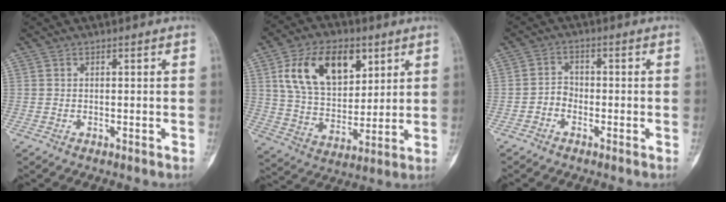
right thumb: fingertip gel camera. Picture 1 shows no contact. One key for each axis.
{"total": 17.5, "fx": 7.3, "fy": 10.7, "fz": 11.8, "tx": -0.168, "ty": -0.022, "tz": 0.137}
{"total": 1.3, "fx": -0.7, "fy": 0.9, "fz": 0.6, "tx": -0.004, "ty": 0.007, "tz": -0.018}